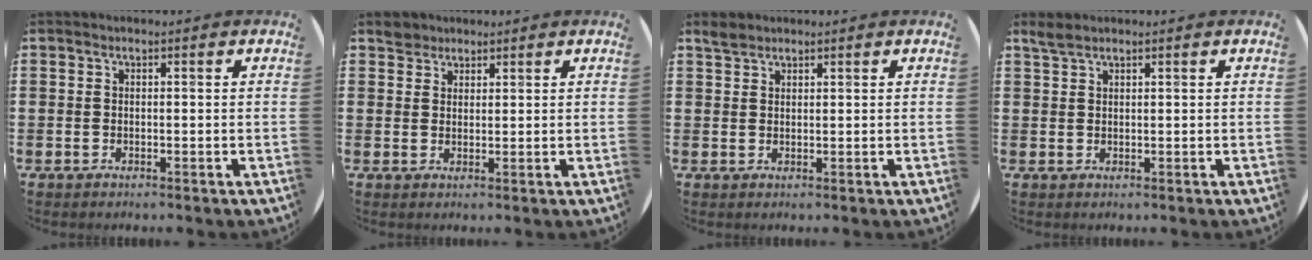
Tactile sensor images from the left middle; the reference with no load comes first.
{"total": 2.3, "force": [2.0, 1.1, -0.1], "torque": [0.005, 0.001, 0.039]}
{"total": 1.8, "force": [1.6, 0.7, 0.3], "torque": [-0.002, 0.001, 0.029]}
{"total": 1.8, "force": [1.5, 0.4, 0.8], "torque": [-0.018, 0.003, 0.029]}